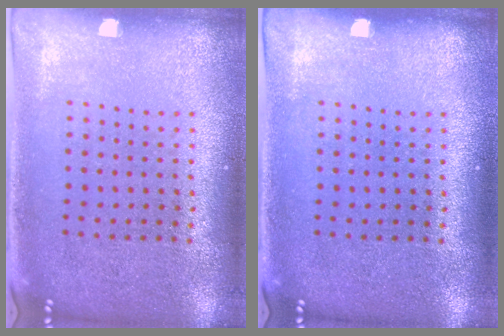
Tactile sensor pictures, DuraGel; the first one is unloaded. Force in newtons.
{"total": 0.0}